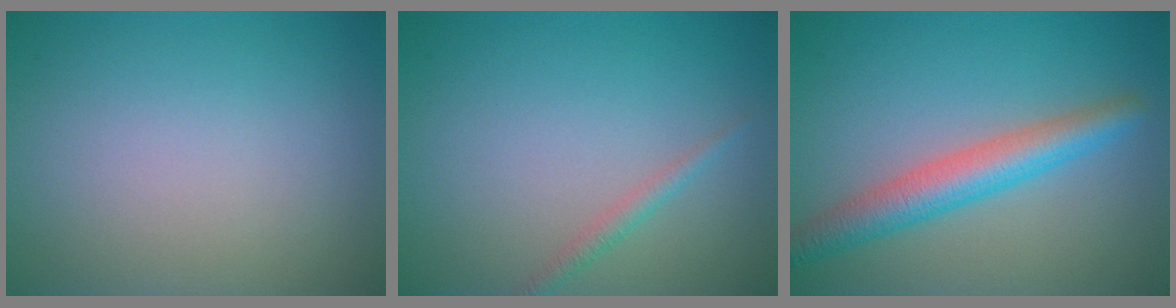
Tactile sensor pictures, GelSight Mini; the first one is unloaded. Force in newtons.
{"total": 1.2, "press": 1.2, "slide": 0.1}
{"total": 4.6, "press": 4.6, "slide": 0.2}